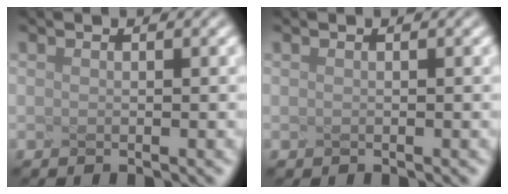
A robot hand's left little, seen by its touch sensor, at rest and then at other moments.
{"total": 0.0}